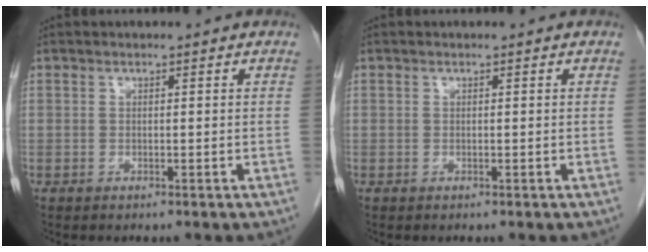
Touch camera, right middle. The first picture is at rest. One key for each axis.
{"total": 0.0}